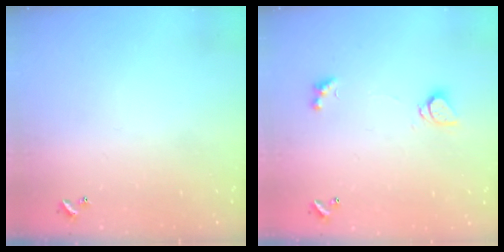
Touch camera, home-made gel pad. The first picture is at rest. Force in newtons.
{"total": 1.6, "press": 1.6, "slide": 0.2}